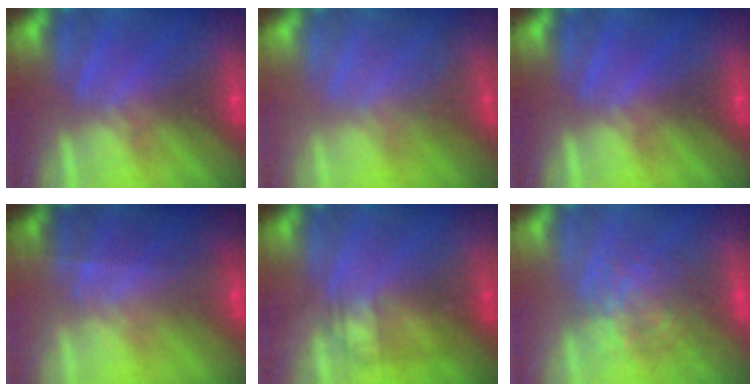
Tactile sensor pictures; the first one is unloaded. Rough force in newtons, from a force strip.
{"total": 2.3}
{"total": 0.0}
{"total": 1.8}
{"total": 2.2}
{"total": 3.2}